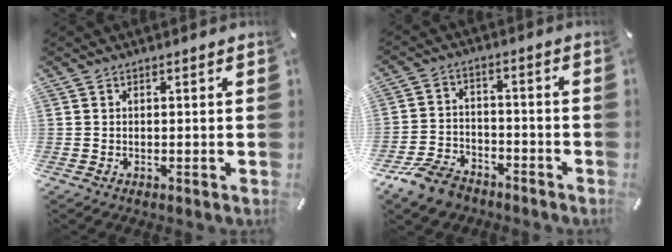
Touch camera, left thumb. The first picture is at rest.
{"total": 9.3, "force": [-7.0, 5.1, 3.3], "torque": [-0.064, 0.044, -0.132]}